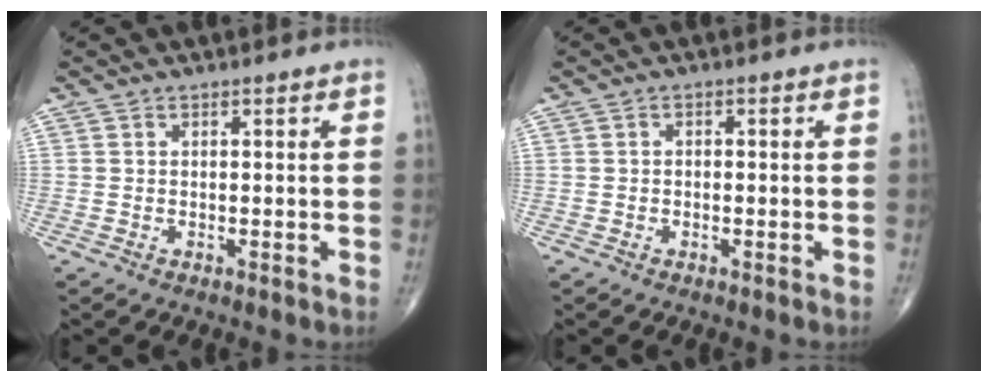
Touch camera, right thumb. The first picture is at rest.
{"total": 0.6, "force": [-0.2, 0.4, 0.4], "torque": [-0.006, 0.002, -0.006]}